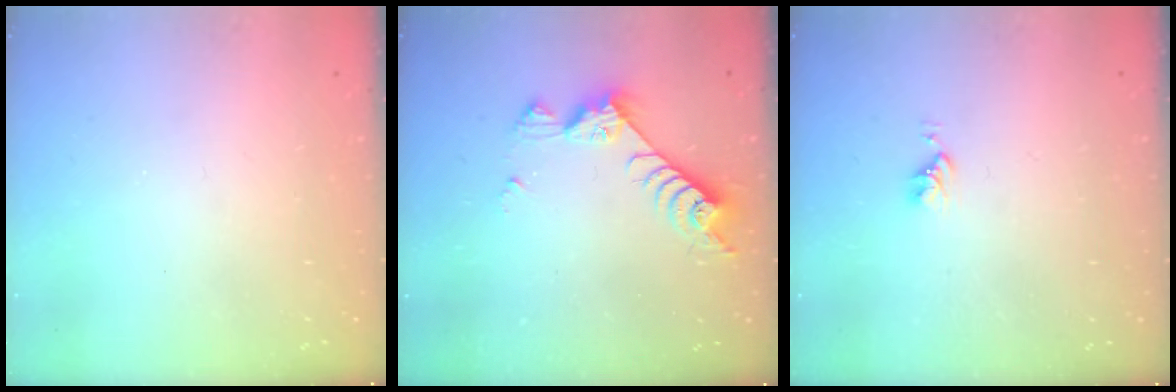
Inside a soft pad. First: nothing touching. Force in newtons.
{"total": 7.9, "press": 7.9, "slide": 0.7}
{"total": 3.1, "press": 3.1, "slide": 0.4}